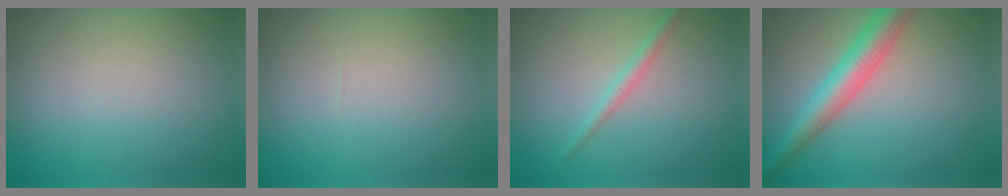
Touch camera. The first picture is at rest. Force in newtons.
{"total": 0.0}
{"total": 1.4, "press": 1.4, "slide": 0.0}
{"total": 5.2, "press": 5.2, "slide": 0.1}